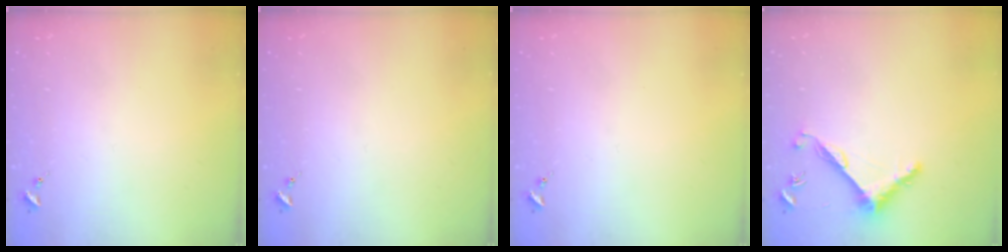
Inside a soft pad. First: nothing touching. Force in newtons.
{"total": 0.0}
{"total": 0.0}
{"total": 7.5, "press": 7.5, "slide": 0.5}